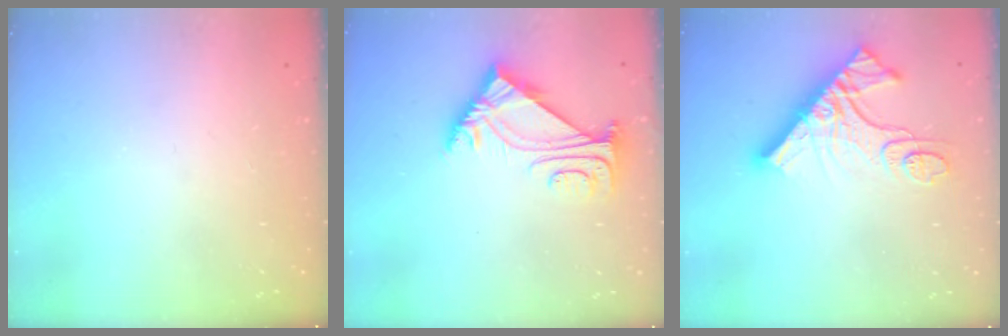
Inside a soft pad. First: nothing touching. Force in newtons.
{"total": 5.8, "press": 5.7, "slide": 1.1}
{"total": 14.8, "press": 14.7, "slide": 1.5}